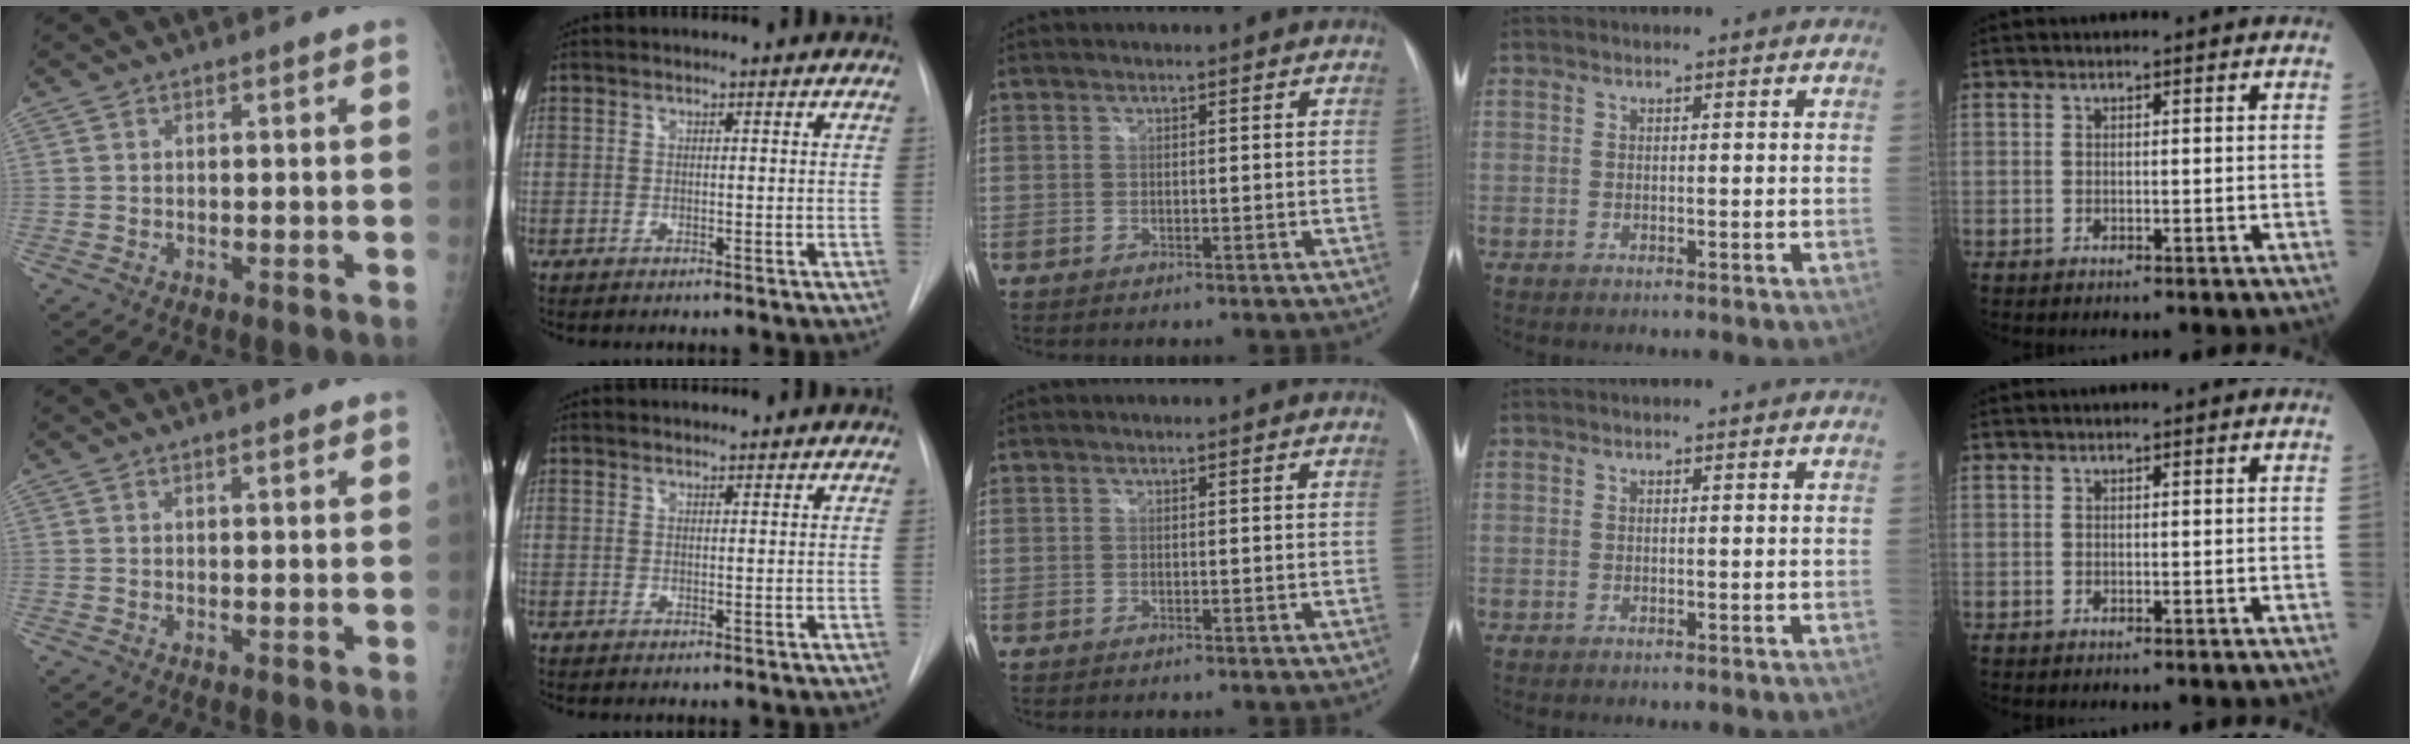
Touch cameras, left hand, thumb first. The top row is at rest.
{"thumb": {"total": 1.1, "force": [0.8, 0.2, 0.8], "torque": [-0.011, -0.003, 0.012]}, "index": {"total": 0.9, "force": [0.9, 0.0, -0.1], "torque": [-0.006, 0.008, 0.020]}}